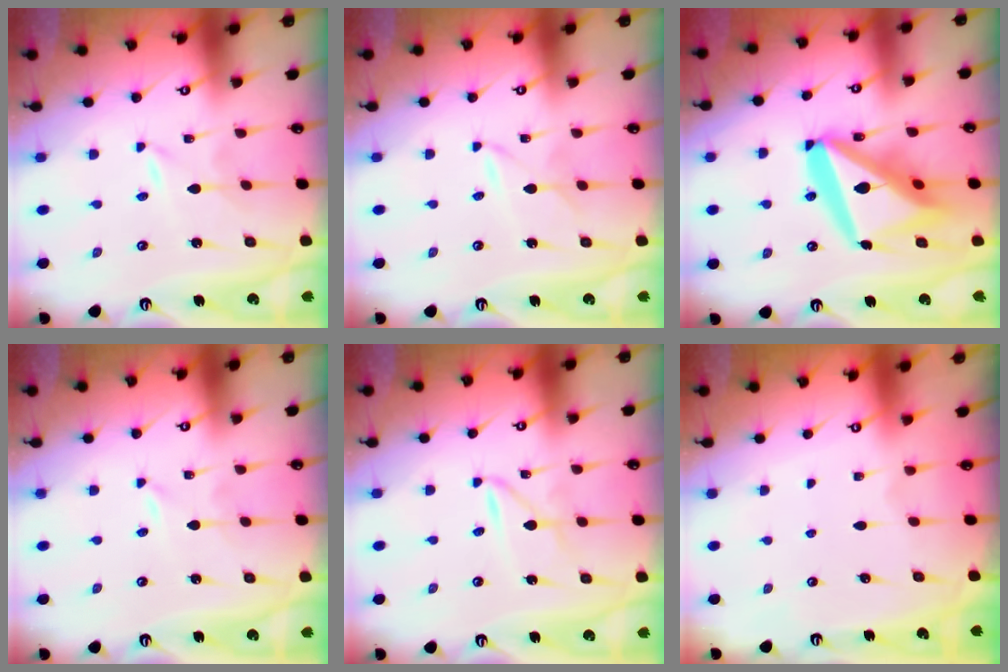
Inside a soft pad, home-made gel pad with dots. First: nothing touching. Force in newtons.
{"total": 2.8, "press": 2.8, "slide": 0.4}
{"total": 20.2, "press": 20.0, "slide": 2.6}
{"total": 0.0}
{"total": 2.0, "press": 2.0, "slide": 0.2}
{"total": 0.0}